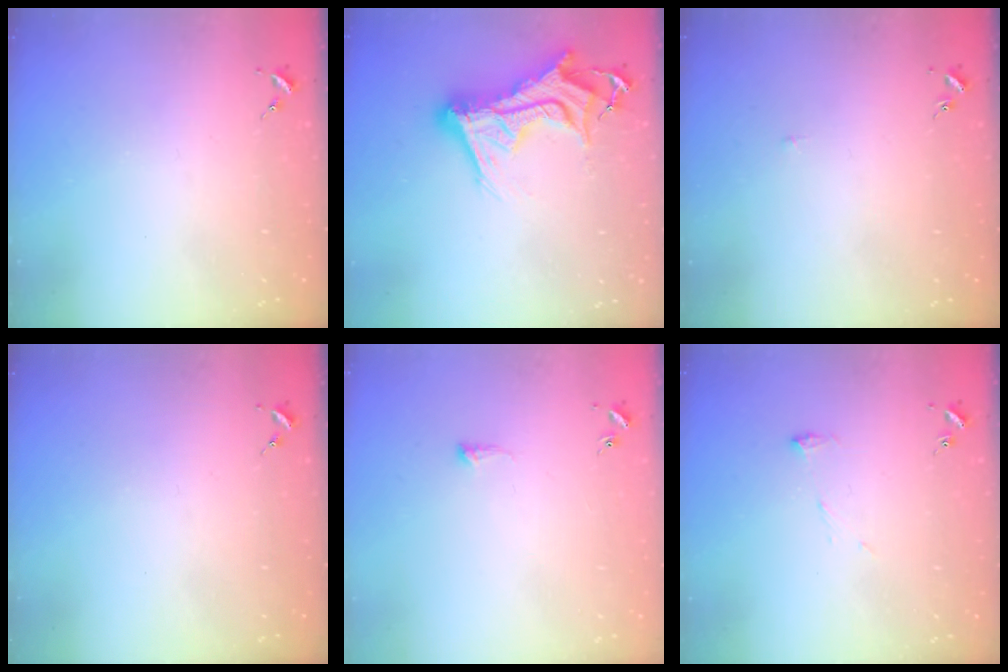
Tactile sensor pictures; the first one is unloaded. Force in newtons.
{"total": 17.8, "press": 17.8, "slide": 1.7}
{"total": 1.8, "press": 1.8, "slide": 0.3}
{"total": 0.0}
{"total": 3.5, "press": 3.4, "slide": 0.6}
{"total": 7.1, "press": 7.0, "slide": 0.4}